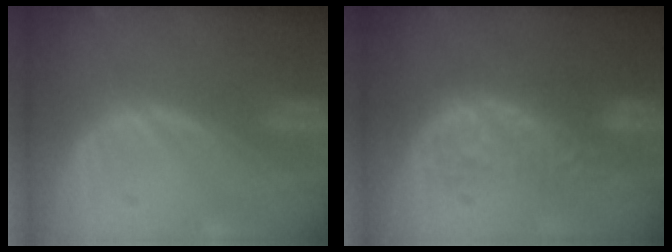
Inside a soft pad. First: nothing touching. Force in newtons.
{"total": 6.0, "press": 5.8, "slide": 1.4}